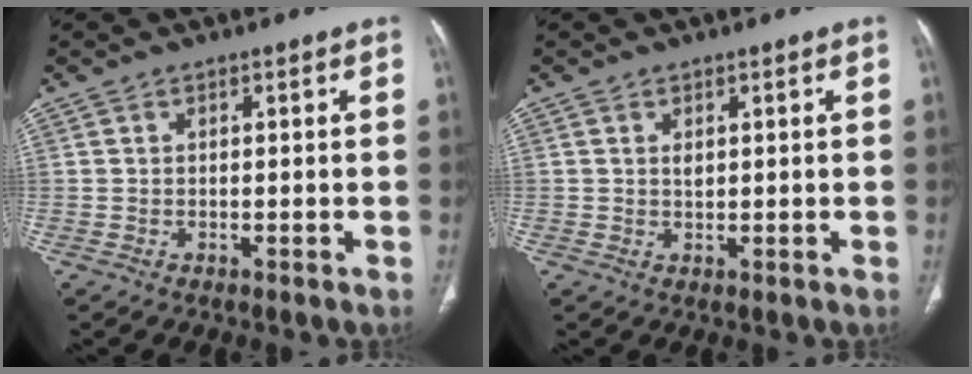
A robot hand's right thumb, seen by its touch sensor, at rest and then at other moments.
{"total": 1.5, "force": [0.6, 0.9, 1.0], "torque": [-0.012, -0.004, 0.015]}